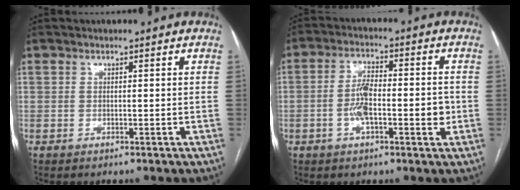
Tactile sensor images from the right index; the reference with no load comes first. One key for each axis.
{"total": 7.8, "fx": -1.5, "fy": 2.7, "fz": 7.2, "tx": -0.134, "ty": 0.014, "tz": -0.028}